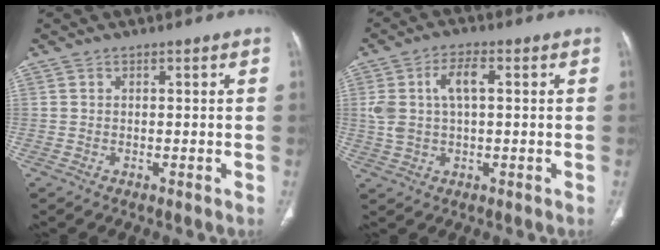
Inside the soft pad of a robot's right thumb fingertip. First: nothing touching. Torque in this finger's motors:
{"motor_torque": [1.01, 1.31, 0.89, 0.07, 0.34]}